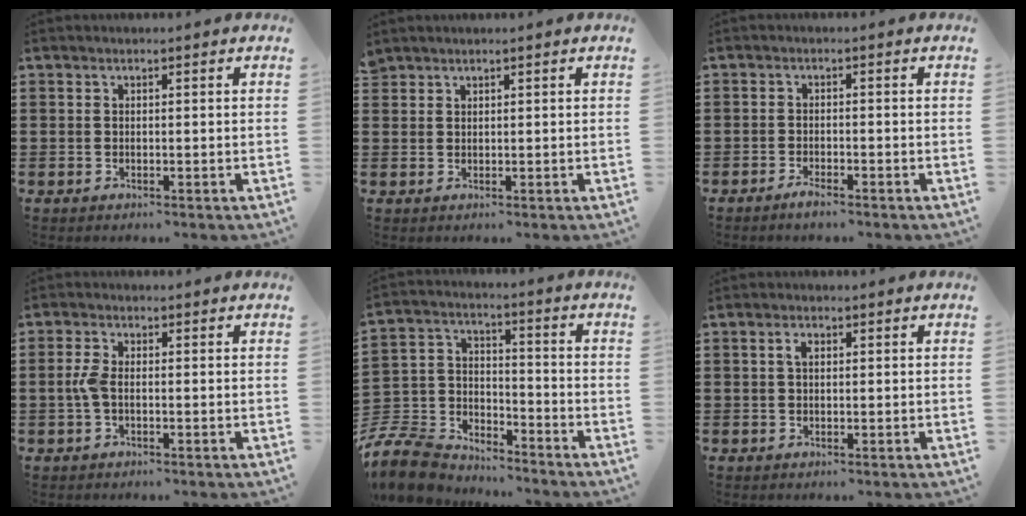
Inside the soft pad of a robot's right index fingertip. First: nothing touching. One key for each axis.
{"total": 1.2, "fx": 1.1, "fy": 0.4, "fz": -0.1, "tx": 0.000, "ty": 0.002, "tz": 0.023}
{"total": 1.8, "fx": -1.6, "fy": 0.2, "fz": 0.8, "tx": -0.017, "ty": -0.002, "tz": -0.029}
{"total": 3.2, "fx": -0.6, "fy": 1.3, "fz": 2.8, "tx": -0.075, "ty": -0.005, "tz": -0.018}
{"total": 9.4, "fx": -8.7, "fy": 2.8, "fz": 1.9, "tx": -0.071, "ty": 0.010, "tz": -0.181}
{"total": 1.7, "fx": 0.4, "fy": 0.9, "fz": 1.4, "tx": -0.029, "ty": 0.007, "tz": 0.005}